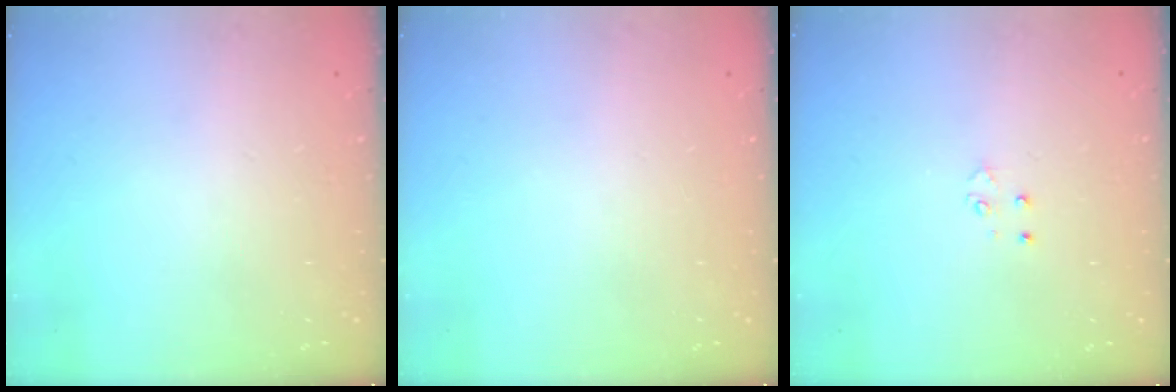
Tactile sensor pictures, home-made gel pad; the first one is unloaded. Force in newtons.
{"total": 0.0}
{"total": 3.1, "press": 3.1, "slide": 0.6}